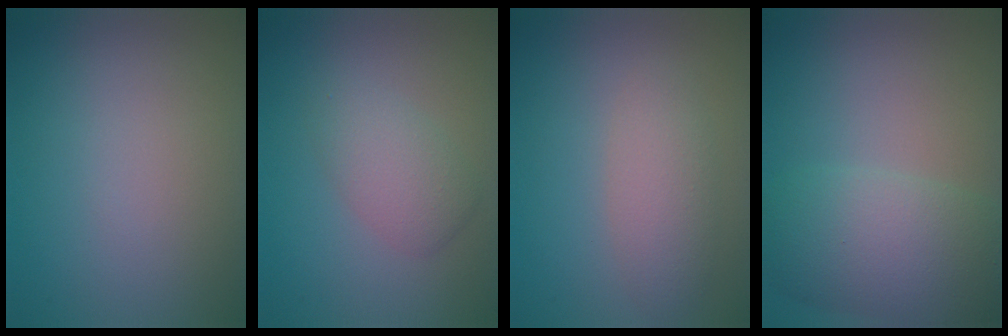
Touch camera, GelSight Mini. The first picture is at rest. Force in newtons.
{"total": 2.7, "press": 2.7, "slide": 0.1}
{"total": 2.7, "press": 2.7, "slide": 0.2}
{"total": 6.9, "press": 6.9, "slide": 0.3}